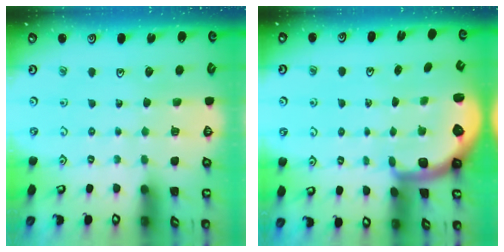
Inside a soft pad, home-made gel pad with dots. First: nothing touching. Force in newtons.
{"total": 1.7, "press": 1.6, "slide": 0.4}